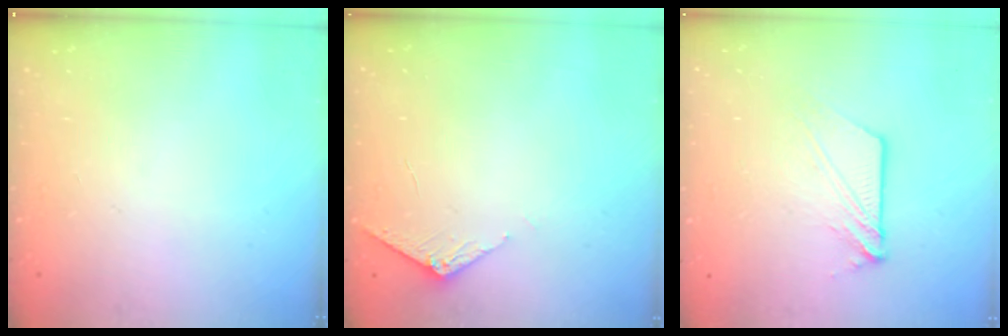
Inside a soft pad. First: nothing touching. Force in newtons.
{"total": 2.9, "press": 2.9, "slide": 0.3}
{"total": 7.4, "press": 7.4, "slide": 0.5}